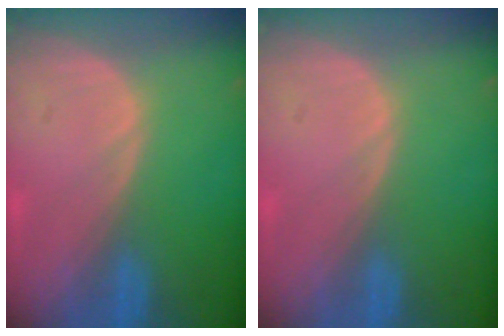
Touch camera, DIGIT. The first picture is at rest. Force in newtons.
{"total": 0.0}